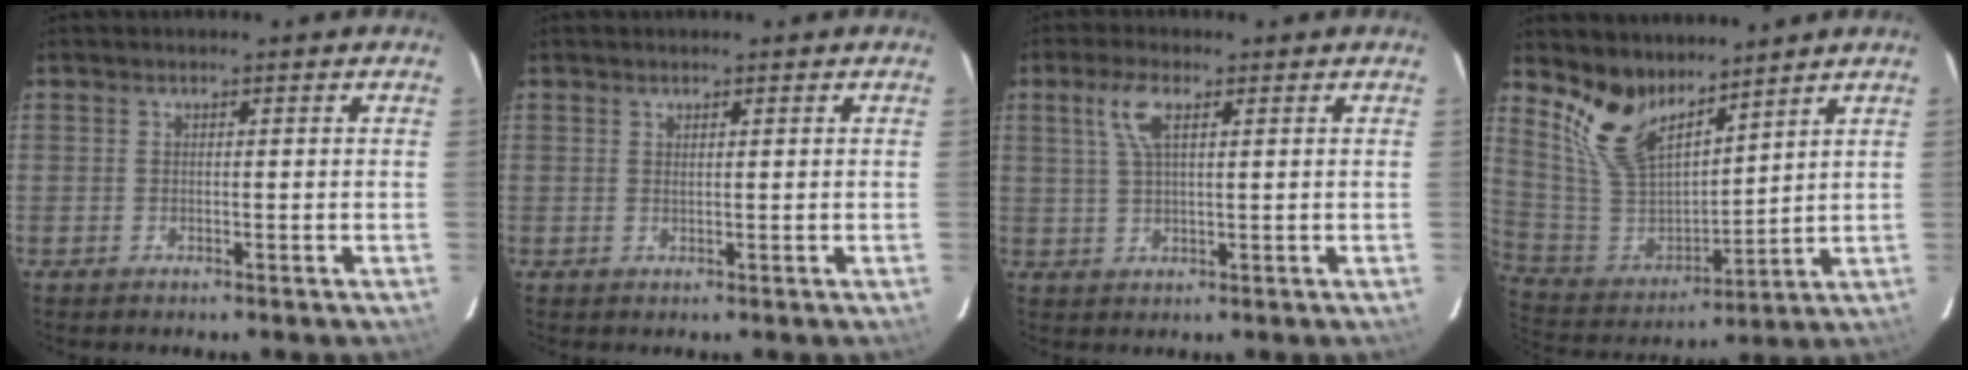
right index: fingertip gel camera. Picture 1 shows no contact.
{"total": 0.7, "force": [0.6, 0.1, 0.4], "torque": [-0.006, 0.000, 0.011]}
{"total": 5.2, "force": [2.2, 1.7, 4.4], "torque": [-0.090, 0.008, 0.045]}
{"total": 13.8, "force": [10.4, 6.1, 6.6], "torque": [-0.141, -0.005, 0.222]}